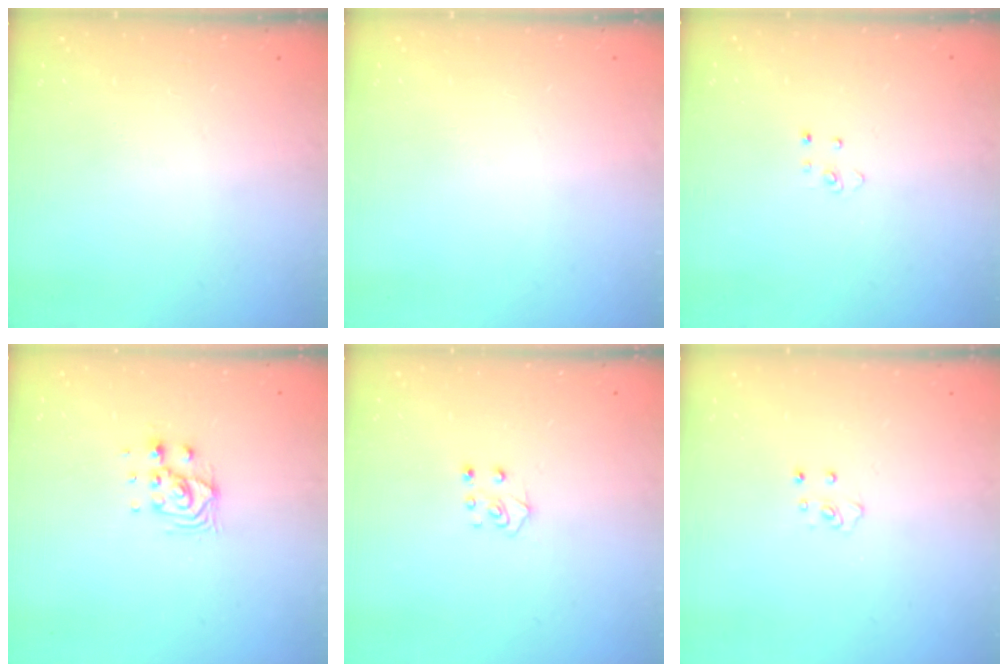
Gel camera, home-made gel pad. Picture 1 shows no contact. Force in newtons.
{"total": 0.0}
{"total": 2.7, "press": 2.7, "slide": 0.3}
{"total": 6.9, "press": 6.9, "slide": 0.4}
{"total": 4.8, "press": 4.8, "slide": 0.4}
{"total": 3.8, "press": 3.8, "slide": 0.3}